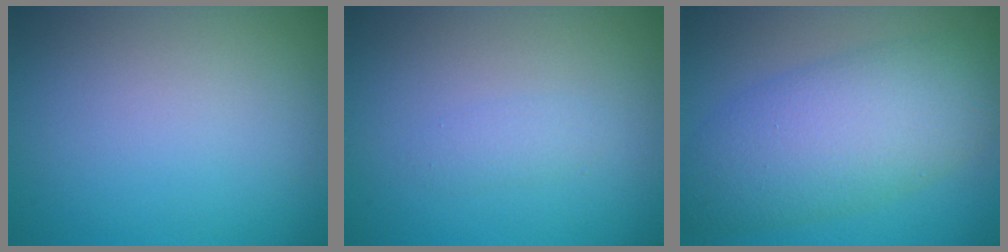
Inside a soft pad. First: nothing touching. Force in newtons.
{"total": 1.0, "press": 1.0, "slide": 0.1}
{"total": 8.4, "press": 8.4, "slide": 0.4}